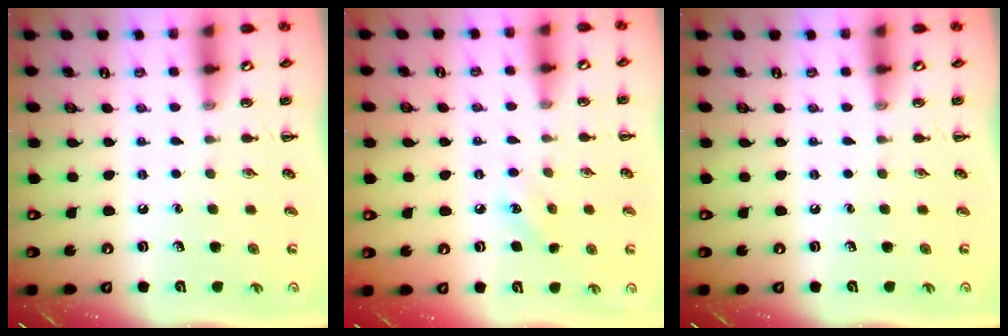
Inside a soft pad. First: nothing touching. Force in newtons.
{"total": 6.4, "press": 6.2, "slide": 1.7}
{"total": 0.0}